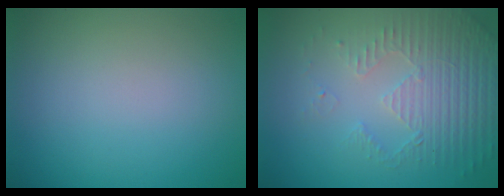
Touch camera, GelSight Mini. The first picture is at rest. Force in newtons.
{"total": 5.1, "press": 3.5, "slide": 3.7}